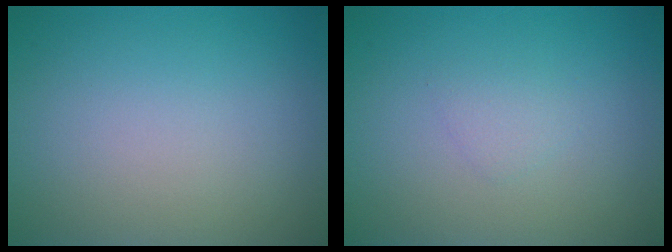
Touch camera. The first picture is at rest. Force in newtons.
{"total": 0.9, "press": 0.9, "slide": 0.1}